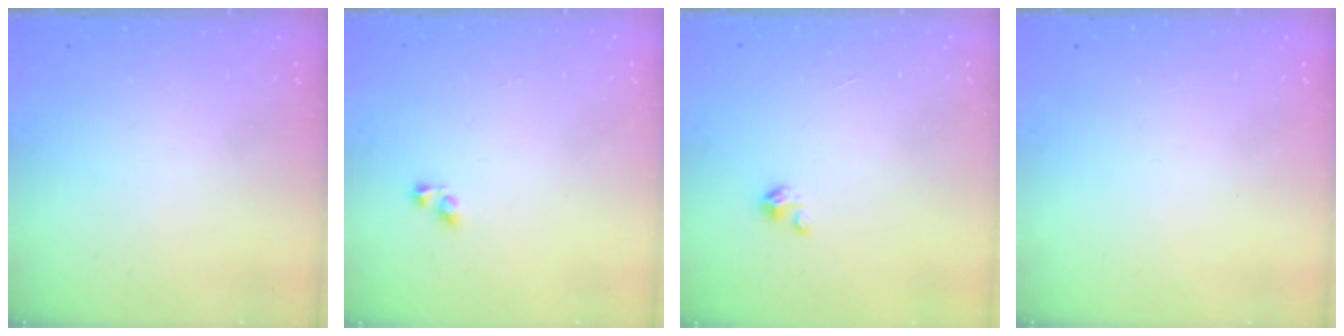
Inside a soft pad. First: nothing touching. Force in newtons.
{"total": 2.9, "press": 2.9, "slide": 0.2}
{"total": 2.0, "press": 1.9, "slide": 0.3}
{"total": 0.0}